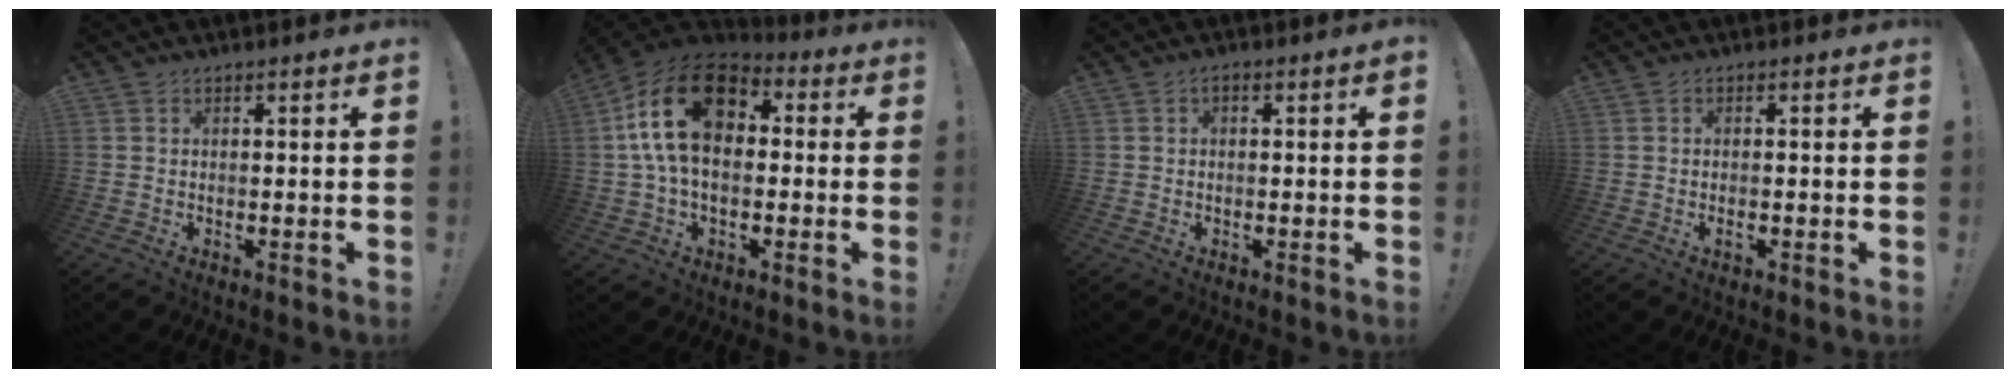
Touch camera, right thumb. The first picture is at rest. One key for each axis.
{"total": 20.3, "fx": 4.3, "fy": 12.7, "fz": 15.2, "tx": -0.279, "ty": 0.006, "tz": 0.075}
{"total": 1.2, "fx": -0.8, "fy": 0.0, "fz": 0.9, "tx": -0.015, "ty": 0.001, "tz": -0.015}
{"total": 1.1, "fx": -0.8, "fy": 0.2, "fz": 0.7, "tx": -0.019, "ty": 0.003, "tz": -0.013}